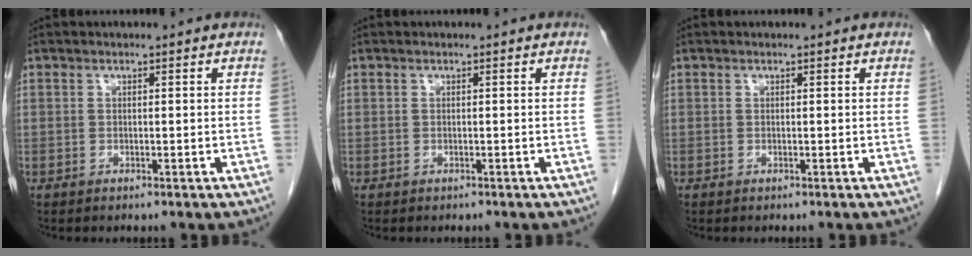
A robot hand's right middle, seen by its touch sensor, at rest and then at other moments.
{"total": 0.0}
{"total": 0.0}